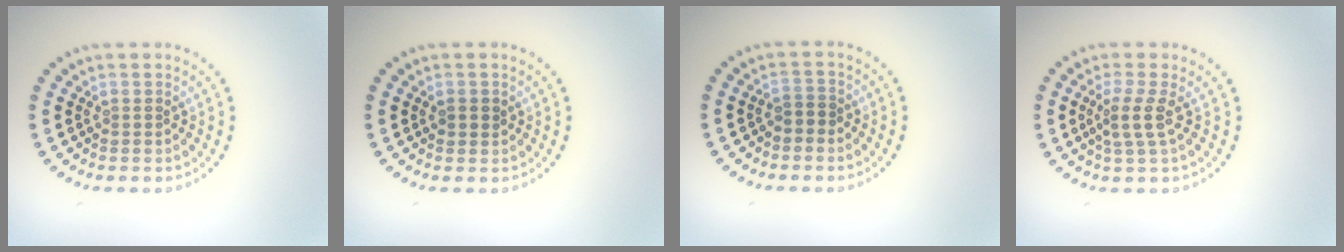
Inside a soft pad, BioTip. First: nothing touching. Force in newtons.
{"total": 1.2, "press": 1.1, "slide": 0.4}
{"total": 1.3, "press": 1.1, "slide": 0.6}
{"total": 2.3, "press": 1.6, "slide": 1.6}